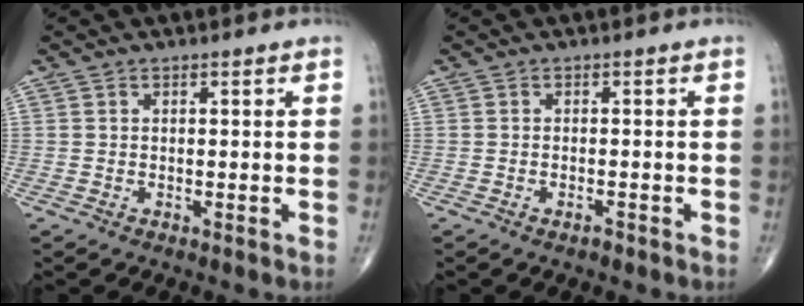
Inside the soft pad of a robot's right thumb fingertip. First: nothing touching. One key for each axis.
{"total": 1.2, "fx": -0.9, "fy": 0.4, "fz": 0.7, "tx": -0.015, "ty": 0.002, "tz": -0.015}